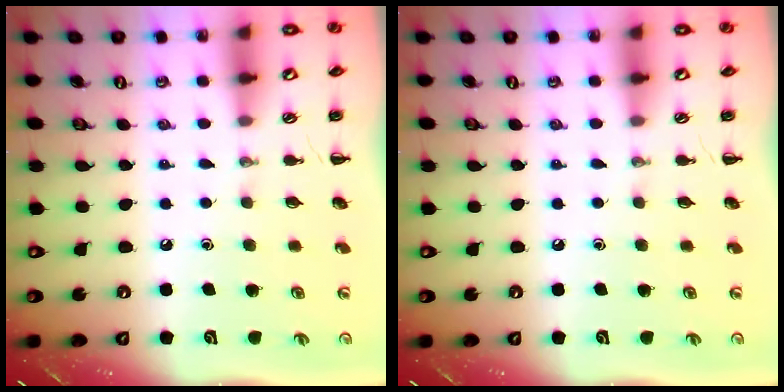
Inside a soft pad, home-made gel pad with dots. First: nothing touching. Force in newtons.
{"total": 0.0}